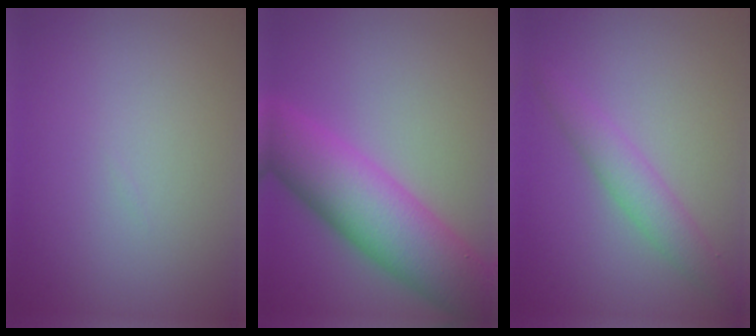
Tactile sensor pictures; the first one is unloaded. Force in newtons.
{"total": 10.2, "press": 10.2, "slide": 0.2}
{"total": 2.8, "press": 2.8, "slide": 0.0}